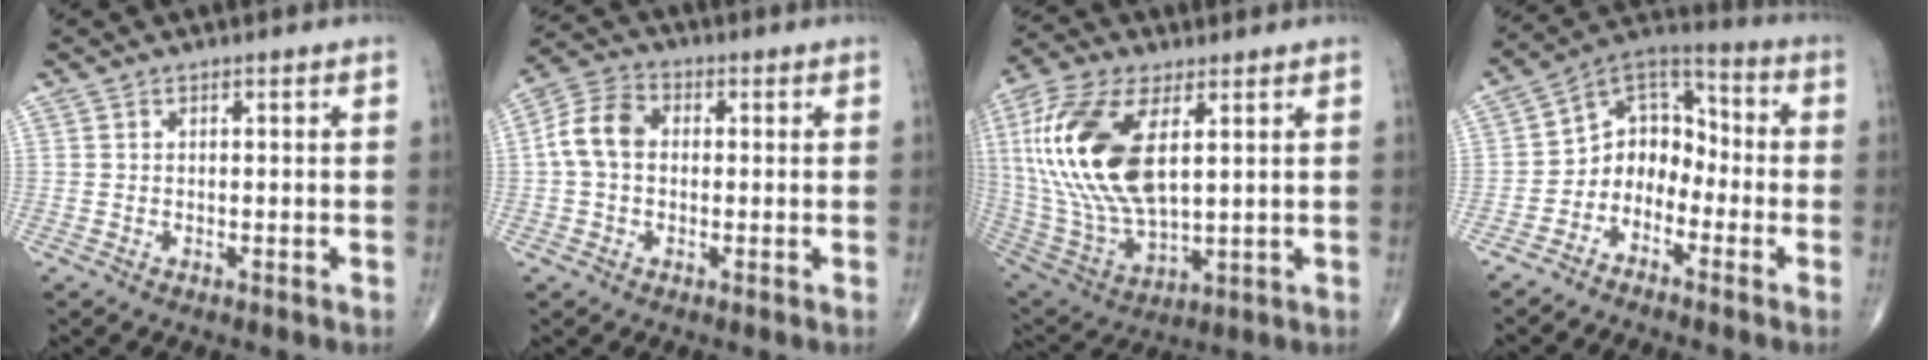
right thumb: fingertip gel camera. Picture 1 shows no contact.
{"total": 7.6, "force": [0.1, 5.5, 5.2], "torque": [-0.097, 0.026, -0.008]}
{"total": 22.7, "force": [5.2, 11.1, 19.1], "torque": [-0.412, -0.020, 0.100]}
{"total": 9.3, "force": [-3.7, 7.3, 4.3], "torque": [-0.033, 0.073, -0.087]}